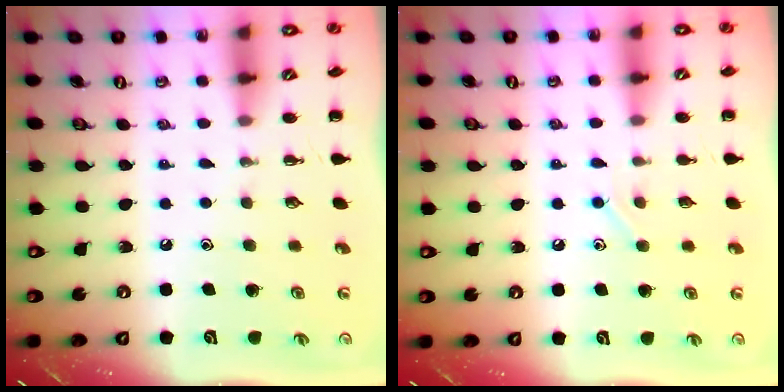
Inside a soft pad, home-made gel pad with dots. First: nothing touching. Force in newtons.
{"total": 4.9, "press": 4.8, "slide": 0.9}